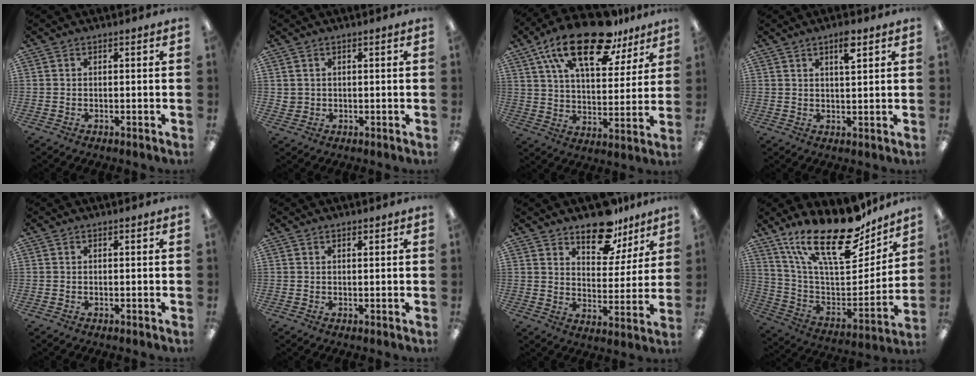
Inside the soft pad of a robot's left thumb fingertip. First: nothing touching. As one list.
[{"total": 1.8, "force": [0.9, 1.6, 0.1], "torque": [-0.005, 0.002, 0.016]}, {"total": 22.4, "force": [14.7, 9.5, 14.0], "torque": [-0.240, -0.069, 0.253]}, {"total": 4.9, "force": [3.1, 1.3, 3.5], "torque": [-0.054, -0.006, 0.048]}, {"total": 0.0}, {"total": 0.7, "force": [0.6, 0.3, 0.3], "torque": [-0.006, 0.001, 0.011]}, {"total": 12.8, "force": [9.9, 6.3, 5.1], "torque": [-0.063, -0.062, 0.179]}, {"total": 26.3, "force": [18.6, 9.6, 15.8], "torque": [-0.266, -0.117, 0.321]}]